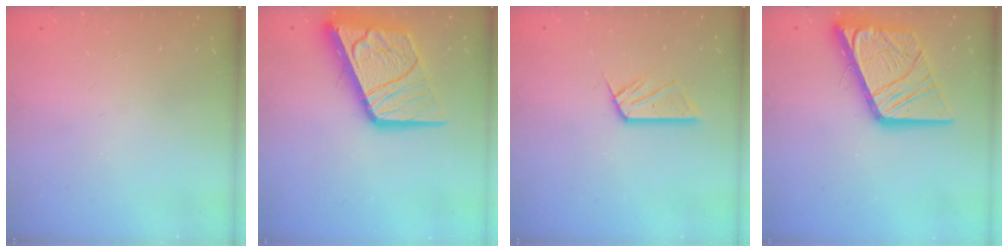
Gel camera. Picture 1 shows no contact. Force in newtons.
{"total": 21.5, "press": 21.4, "slide": 2.5}
{"total": 9.6, "press": 9.6, "slide": 0.9}
{"total": 19.2, "press": 19.0, "slide": 2.4}